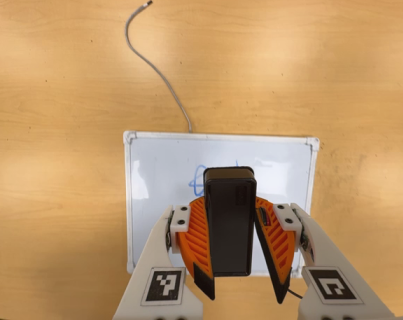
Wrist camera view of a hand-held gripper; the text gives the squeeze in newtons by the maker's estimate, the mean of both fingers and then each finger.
{"total": 7.4, "left": 7.3, "right": 7.6}